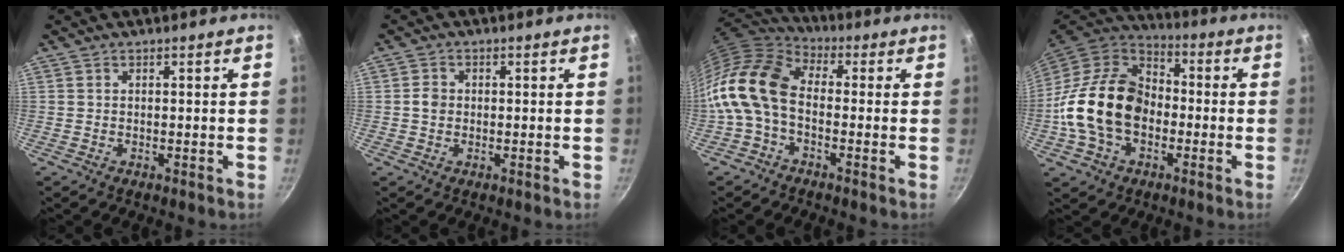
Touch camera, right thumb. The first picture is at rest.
{"total": 2.4, "force": [-0.1, 2.0, 1.2], "torque": [-0.014, 0.006, -0.003]}
{"total": 15.3, "force": [-2.1, 10.1, 11.3], "torque": [-0.219, 0.040, -0.066]}
{"total": 20.0, "force": [-2.9, 14.2, 13.7], "torque": [-0.222, 0.038, -0.066]}